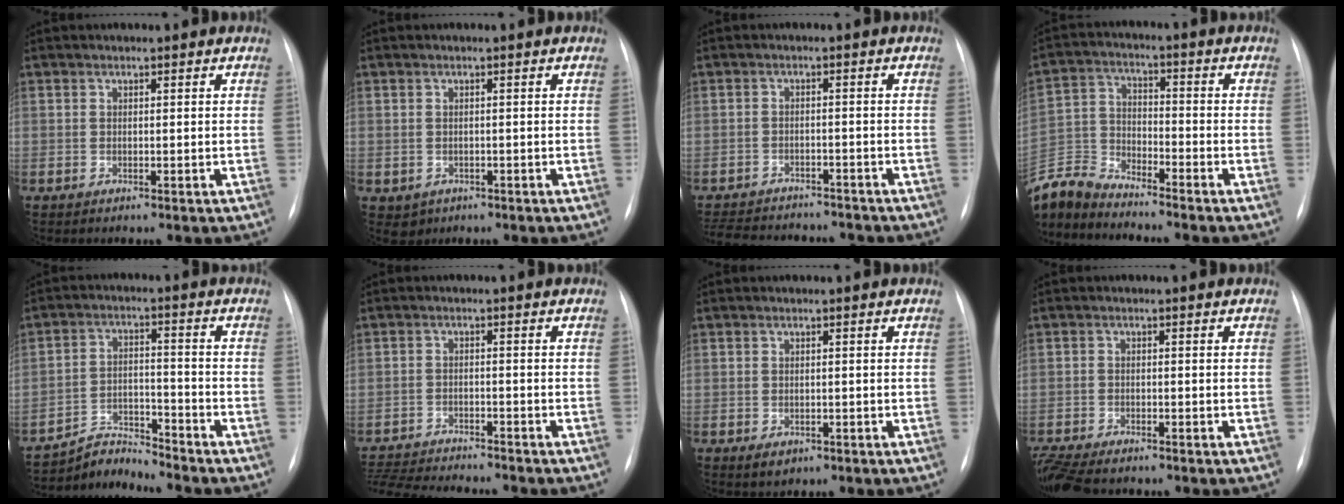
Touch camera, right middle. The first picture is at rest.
{"total": 2.1, "force": [-0.8, 1.9, 0.5], "torque": [-0.005, 0.002, -0.001]}
{"total": 14.4, "force": [-12.9, 4.3, 4.6], "torque": [-0.105, 0.000, -0.173]}
{"total": 9.1, "force": [-9.0, 0.5, 1.3], "torque": [-0.036, 0.000, -0.182]}
{"total": 6.0, "force": [-5.7, -0.7, -1.8], "torque": [0.025, 0.004, -0.101]}
{"total": 14.0, "force": [-13.1, 1.3, 4.9], "torque": [-0.096, -0.010, -0.196]}
{"total": 1.8, "force": [-1.0, 1.2, 1.0], "torque": [-0.012, 0.000, -0.004]}
{"total": 8.8, "force": [-7.4, 2.4, 4.1], "torque": [-0.083, -0.014, -0.123]}